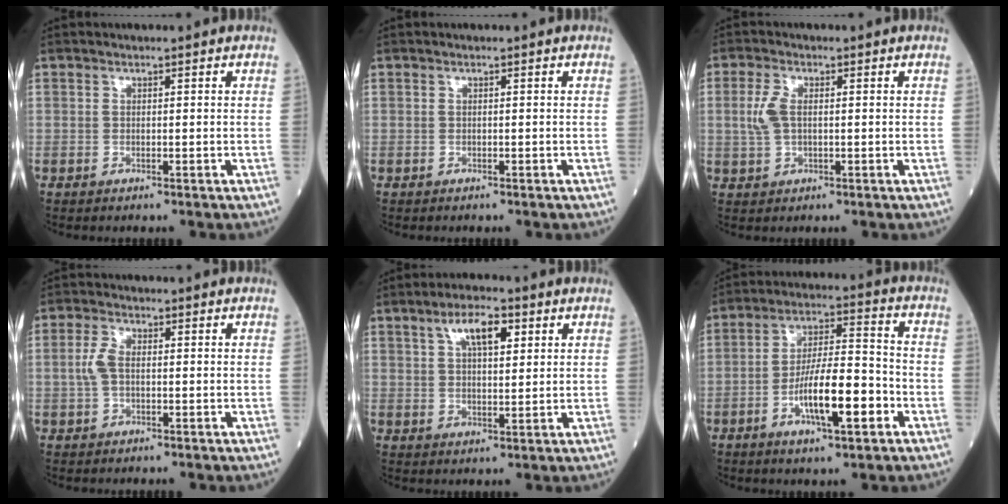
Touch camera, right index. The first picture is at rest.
{"total": 0.0}
{"total": 3.7, "force": [0.2, 1.8, 3.2], "torque": [-0.090, 0.004, 0.003]}
{"total": 3.1, "force": [-0.1, 1.5, 2.7], "torque": [-0.073, 0.007, -0.006]}
{"total": 6.5, "force": [3.0, 2.1, 5.3], "torque": [-0.094, 0.010, 0.051]}
{"total": 11.3, "force": [-4.3, 2.2, 10.3], "torque": [-0.184, 0.007, -0.073]}